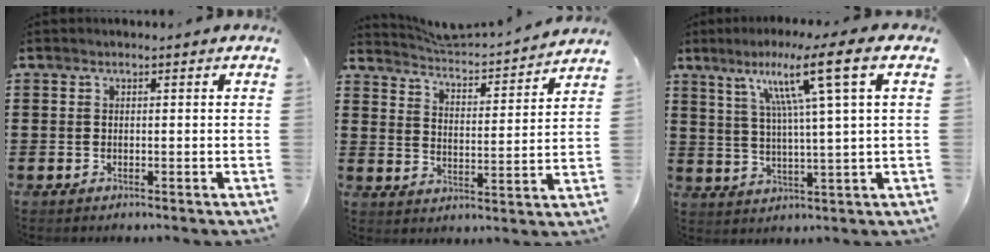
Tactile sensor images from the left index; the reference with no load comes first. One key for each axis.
{"total": 3.5, "fx": 3.4, "fy": -0.7, "fz": 0.1, "tx": -0.024, "ty": -0.040, "tz": 0.050}
{"total": 10.8, "fx": 5.2, "fy": -0.6, "fz": 9.5, "tx": -0.186, "ty": 0.000, "tz": 0.076}